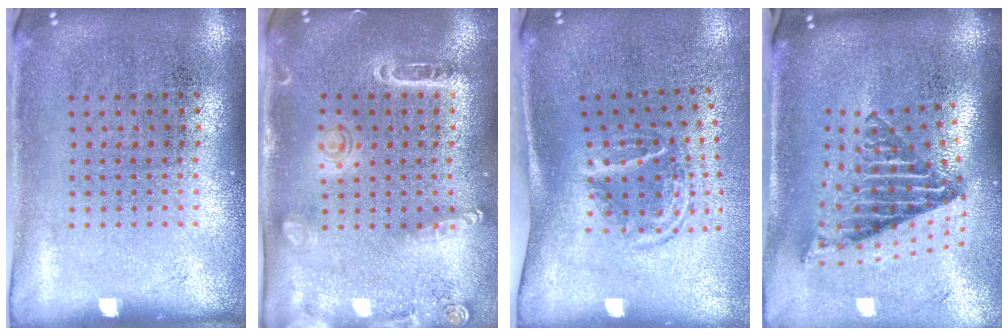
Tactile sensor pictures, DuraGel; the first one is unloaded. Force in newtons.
{"total": 1.6, "press": 1.5, "slide": 0.4}
{"total": 1.8, "press": 1.2, "slide": 1.4}
{"total": 2.8, "press": 1.7, "slide": 2.2}